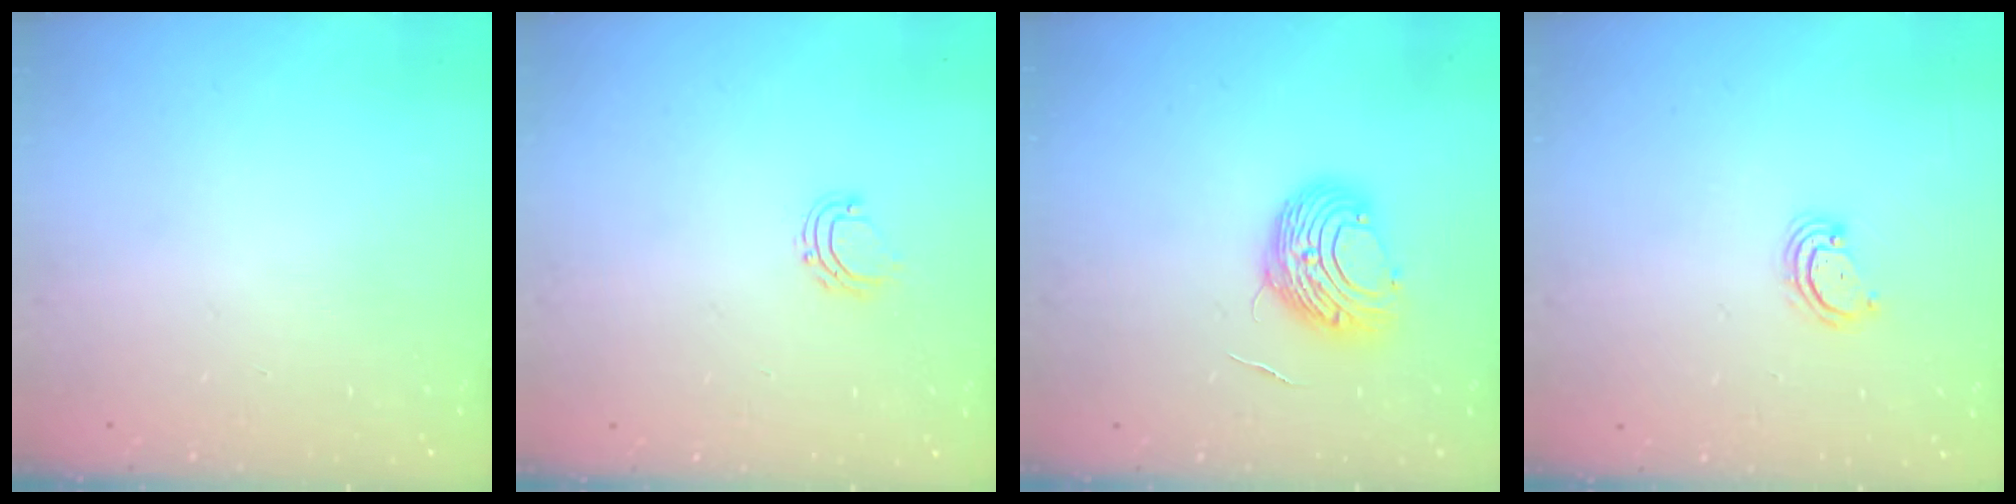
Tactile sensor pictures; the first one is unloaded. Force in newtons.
{"total": 5.2, "press": 5.2, "slide": 0.4}
{"total": 10.2, "press": 10.2, "slide": 0.8}
{"total": 3.4, "press": 3.4, "slide": 0.3}